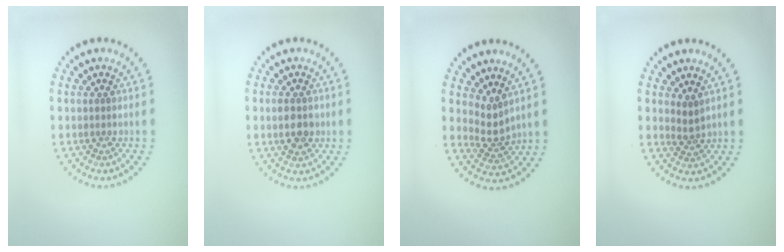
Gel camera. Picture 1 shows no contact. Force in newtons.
{"total": 2.7, "press": 2.7, "slide": 0.0}
{"total": 2.4, "press": 1.6, "slide": 1.7}
{"total": 1.6, "press": 1.0, "slide": 1.2}